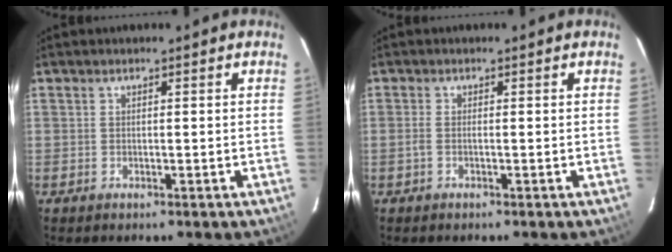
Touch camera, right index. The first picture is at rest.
{"total": 1.2, "force": [-0.5, 0.1, 1.1], "torque": [-0.023, 0.000, -0.011]}